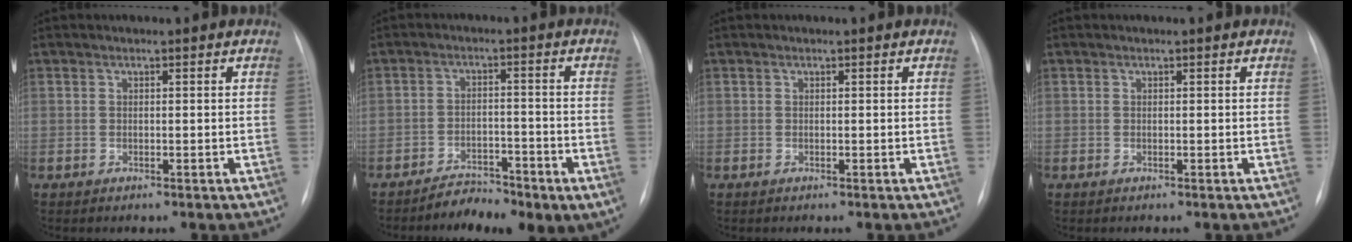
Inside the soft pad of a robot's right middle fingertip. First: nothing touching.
{"total": 6.6, "force": [-4.5, 2.6, 4.1], "torque": [-0.065, 0.007, -0.069]}
{"total": 0.0}
{"total": 0.0}